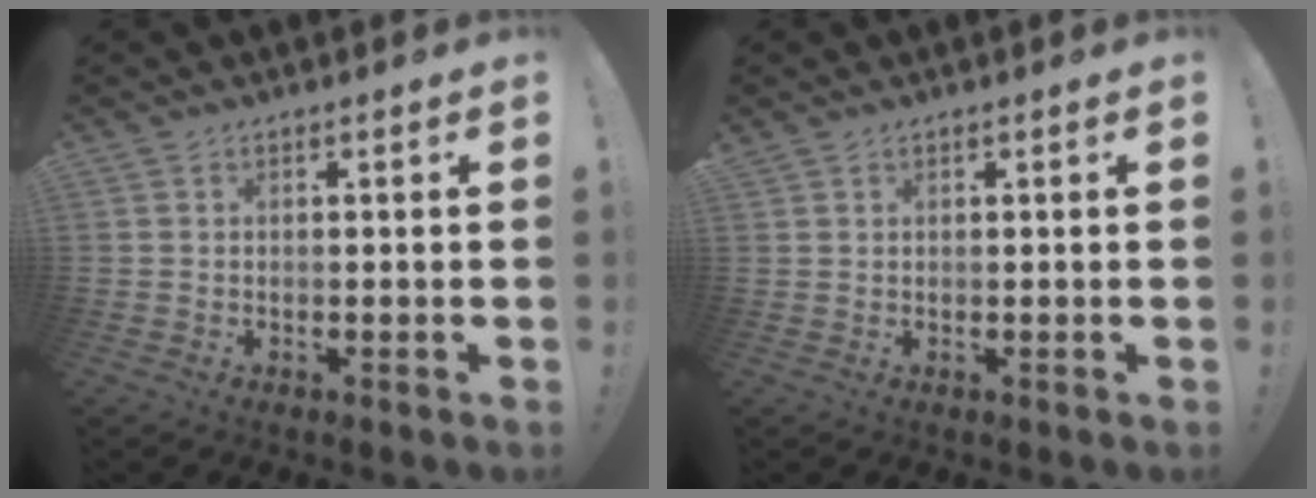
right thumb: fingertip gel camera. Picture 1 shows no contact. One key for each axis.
{"total": 0.8, "fx": 0.6, "fy": 0.5, "fz": 0.1, "tx": 0.001, "ty": -0.001, "tz": 0.012}